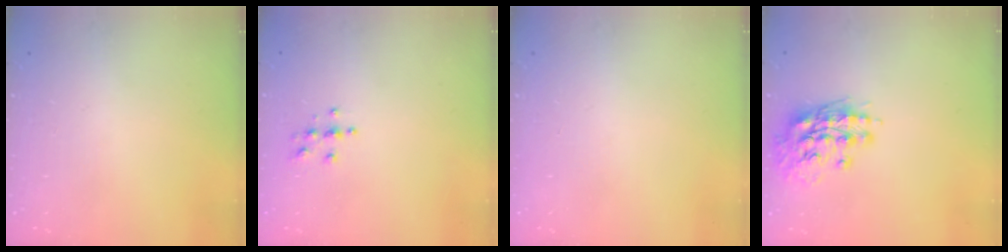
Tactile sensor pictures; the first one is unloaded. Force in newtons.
{"total": 3.8, "press": 3.8, "slide": 0.5}
{"total": 0.0}
{"total": 13.2, "press": 13.1, "slide": 1.9}